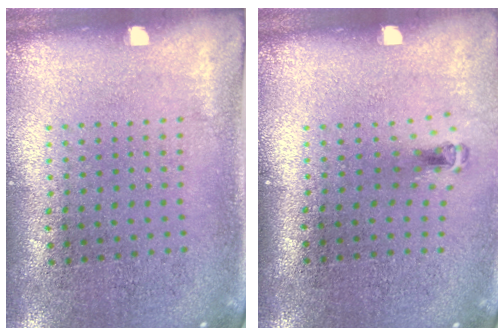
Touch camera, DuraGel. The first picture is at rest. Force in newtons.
{"total": 0.7, "press": 0.4, "slide": 0.6}